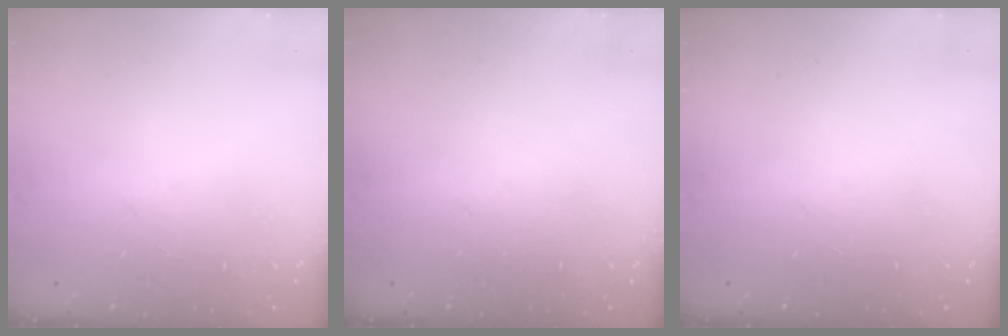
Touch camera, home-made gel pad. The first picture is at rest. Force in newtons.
{"total": 0.0}
{"total": 0.0}